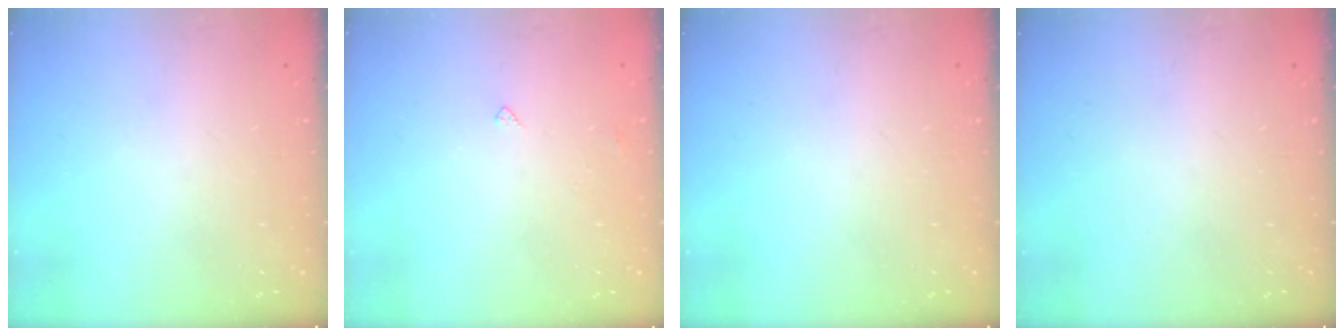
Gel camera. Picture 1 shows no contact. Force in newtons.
{"total": 2.8, "press": 2.7, "slide": 0.4}
{"total": 0.0}
{"total": 0.0}